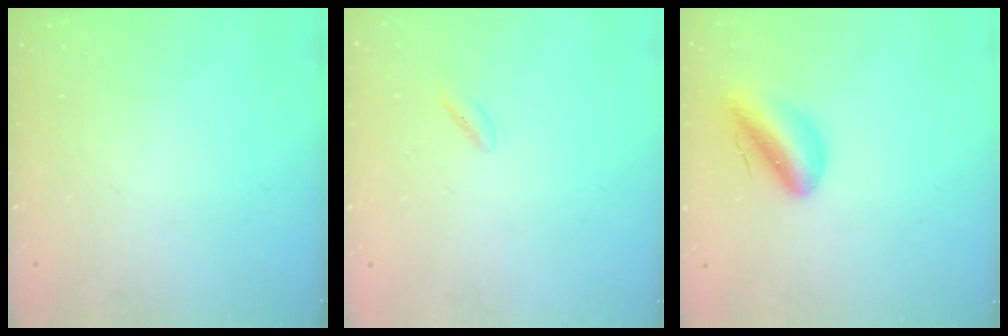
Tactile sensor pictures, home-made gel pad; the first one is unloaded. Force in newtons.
{"total": 0.8, "press": 0.6, "slide": 0.6}
{"total": 12.1, "press": 11.6, "slide": 3.2}